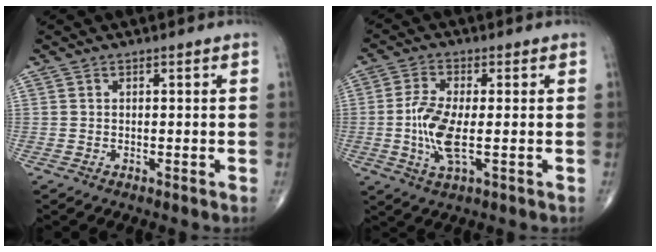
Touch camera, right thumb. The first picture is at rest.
{"total": 8.5, "force": [-0.8, 3.0, 7.8], "torque": [-0.168, -0.010, -0.015]}